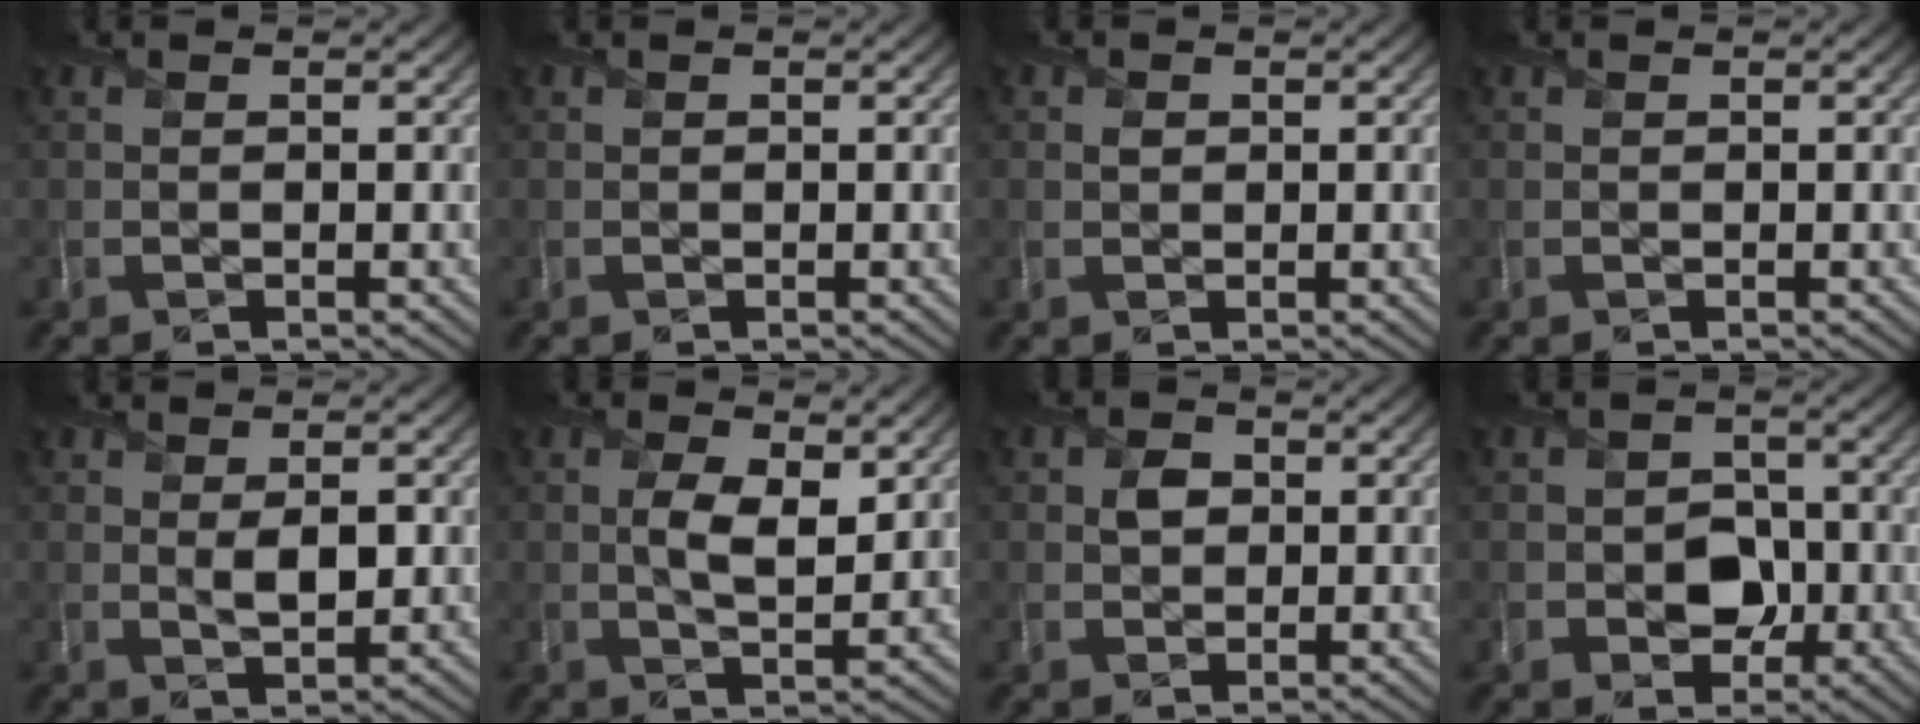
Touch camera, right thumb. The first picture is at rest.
{"total": 0.0}
{"total": 0.8, "force": [0.2, 0.7, 0.3], "torque": [-0.005, -0.003, 0.000]}
{"total": 0.0}
{"total": 2.6, "force": [0.5, 1.3, 2.2], "torque": [-0.045, -0.006, 0.009]}
{"total": 5.0, "force": [1.0, 2.3, 4.3], "torque": [-0.089, -0.008, 0.021]}
{"total": 2.3, "force": [0.3, 1.9, 1.2], "torque": [-0.026, -0.001, -0.001]}
{"total": 4.5, "force": [-1.1, 3.8, 2.2], "torque": [-0.033, -0.007, -0.026]}